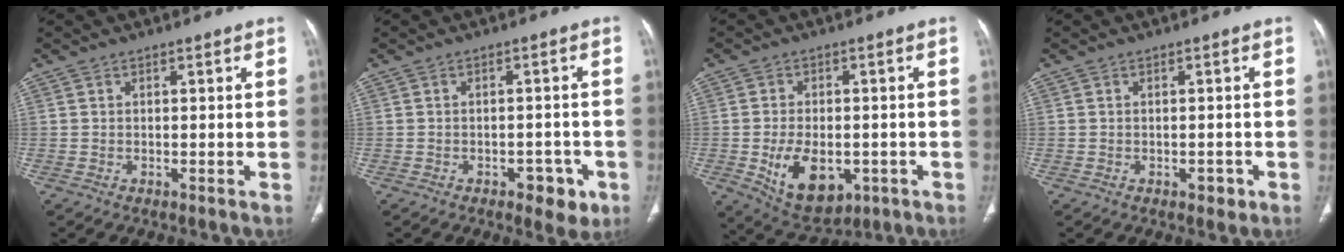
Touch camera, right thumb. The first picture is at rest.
{"total": 5.5, "force": [-2.7, 3.1, 3.6], "torque": [-0.023, 0.014, -0.030]}
{"total": 12.0, "force": [-3.4, 7.5, 8.6], "torque": [-0.119, 0.004, -0.035]}
{"total": 1.9, "force": [-0.8, 1.2, 1.2], "torque": [-0.011, 0.004, -0.007]}